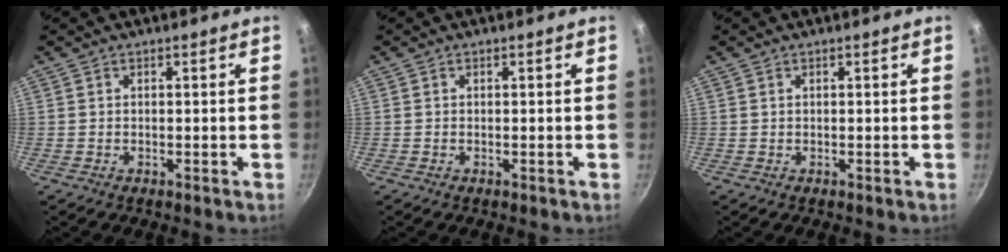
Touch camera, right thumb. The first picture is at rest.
{"total": 0.0}
{"total": 0.0}